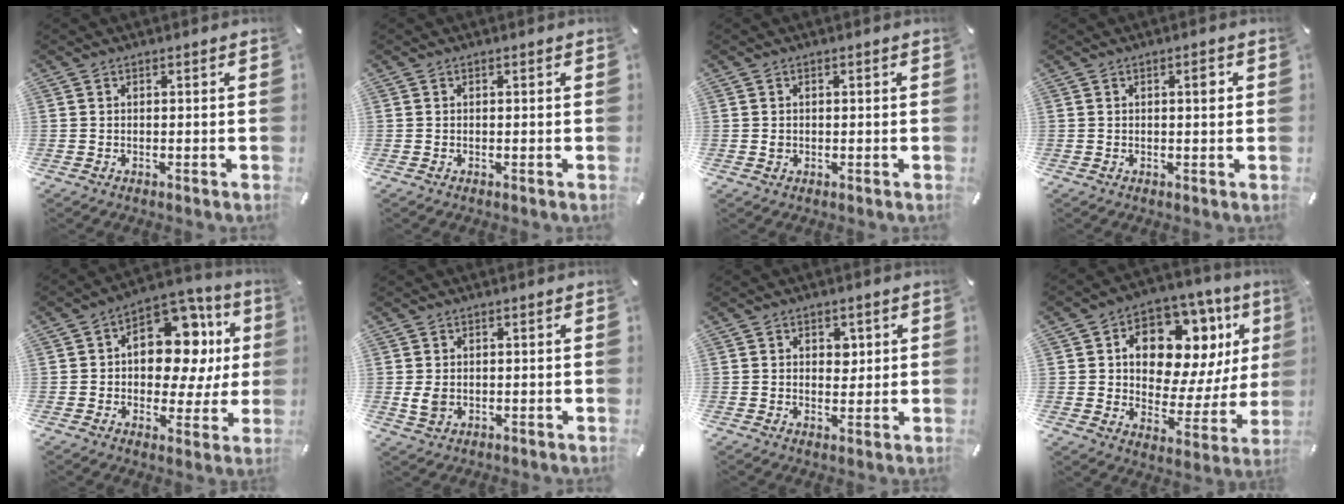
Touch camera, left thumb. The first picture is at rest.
{"total": 0.0}
{"total": 0.8, "force": [0.0, 0.7, 0.4], "torque": [-0.009, 0.003, -0.001]}
{"total": 2.4, "force": [0.6, 0.7, 2.2], "torque": [-0.028, 0.000, 0.004]}
{"total": 17.1, "force": [3.7, 11.2, 12.3], "torque": [-0.158, -0.022, 0.064]}
{"total": 3.4, "force": [0.3, 2.8, 1.9], "torque": [-0.034, -0.002, 0.004]}
{"total": 3.4, "force": [1.0, 2.7, 1.8], "torque": [-0.006, -0.007, 0.010]}
{"total": 14.6, "force": [6.9, 9.7, 8.4], "torque": [-0.123, -0.051, 0.123]}